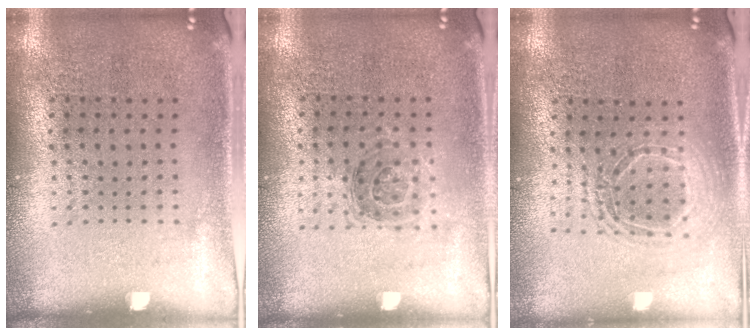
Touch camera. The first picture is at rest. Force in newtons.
{"total": 1.1, "press": 1.0, "slide": 0.4}
{"total": 1.5, "press": 1.3, "slide": 0.8}